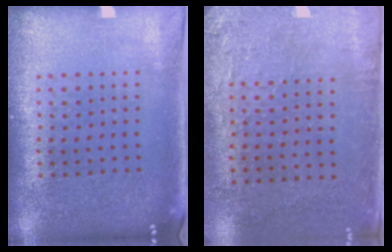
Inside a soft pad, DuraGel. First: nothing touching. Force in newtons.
{"total": 2.8, "press": 2.3, "slide": 1.6}